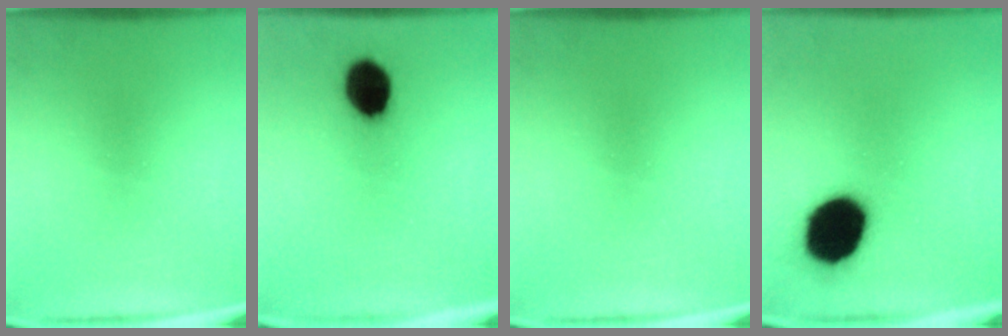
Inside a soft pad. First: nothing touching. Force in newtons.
{"total": 9.8}
{"total": 0.0}
{"total": 18.4}